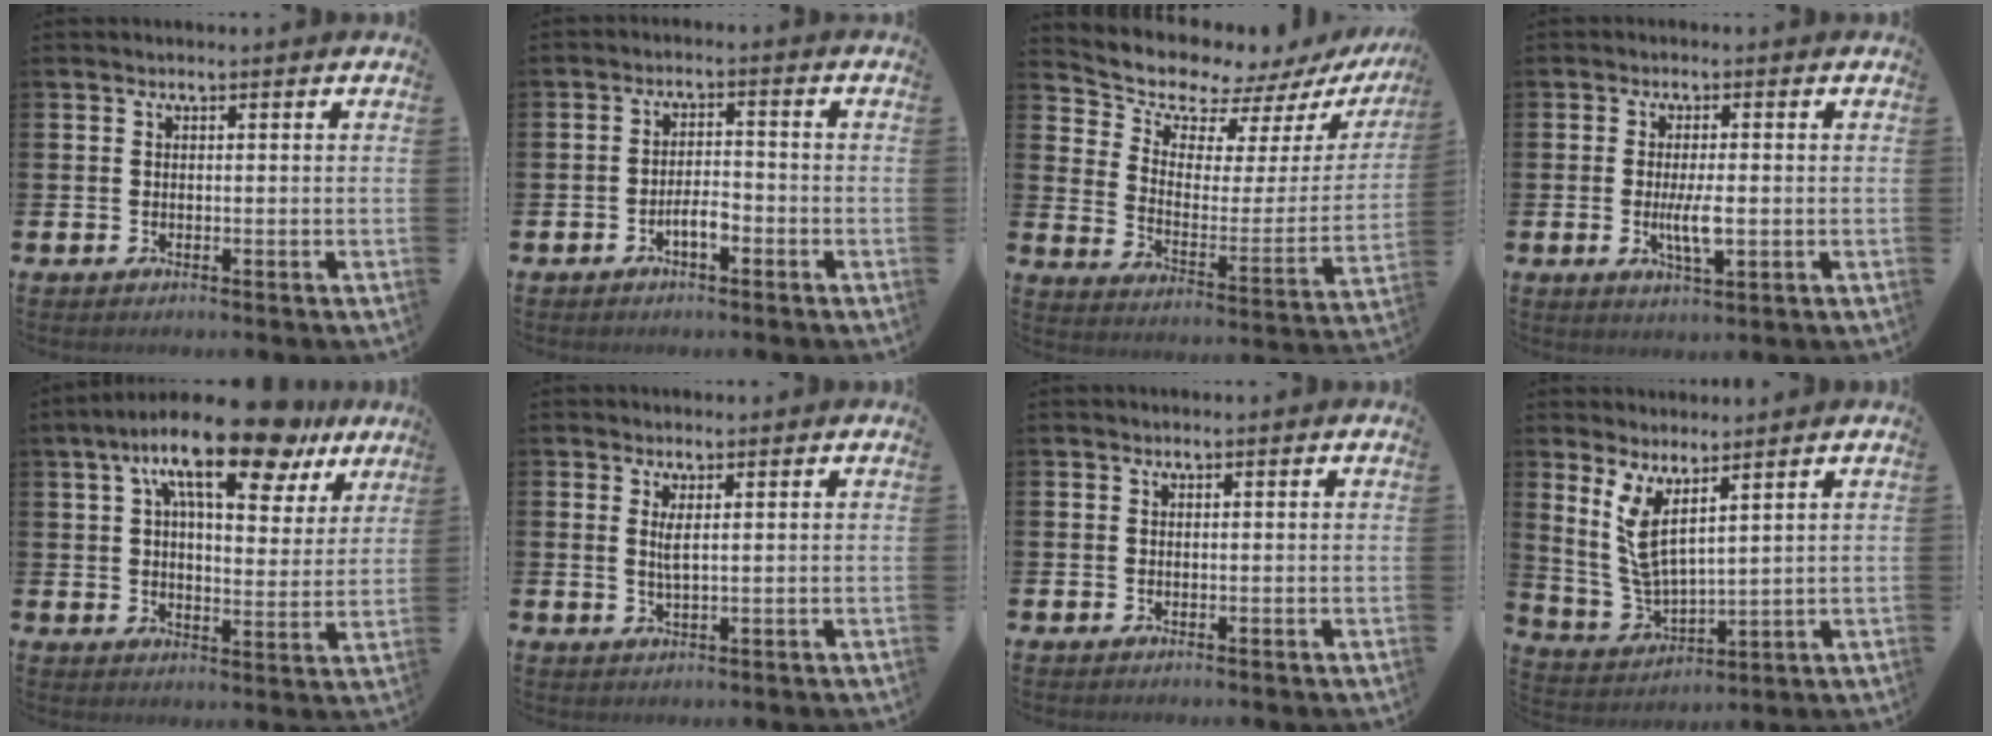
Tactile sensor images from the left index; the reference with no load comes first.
{"total": 3.0, "force": [-1.6, 1.1, 2.3], "torque": [-0.033, 0.006, -0.034]}
{"total": 8.1, "force": [7.5, 2.9, 1.1], "torque": [-0.054, -0.070, 0.127]}
{"total": 3.9, "force": [-0.5, 1.1, 3.7], "torque": [-0.065, -0.005, -0.013]}
{"total": 14.6, "force": [10.5, 4.6, 9.1], "torque": [-0.159, -0.041, 0.174]}
{"total": 1.9, "force": [0.9, 0.3, 1.6], "torque": [-0.029, -0.001, 0.013]}
{"total": 0.0}
{"total": 6.3, "force": [4.1, 1.8, 4.3], "torque": [-0.102, -0.026, 0.072]}